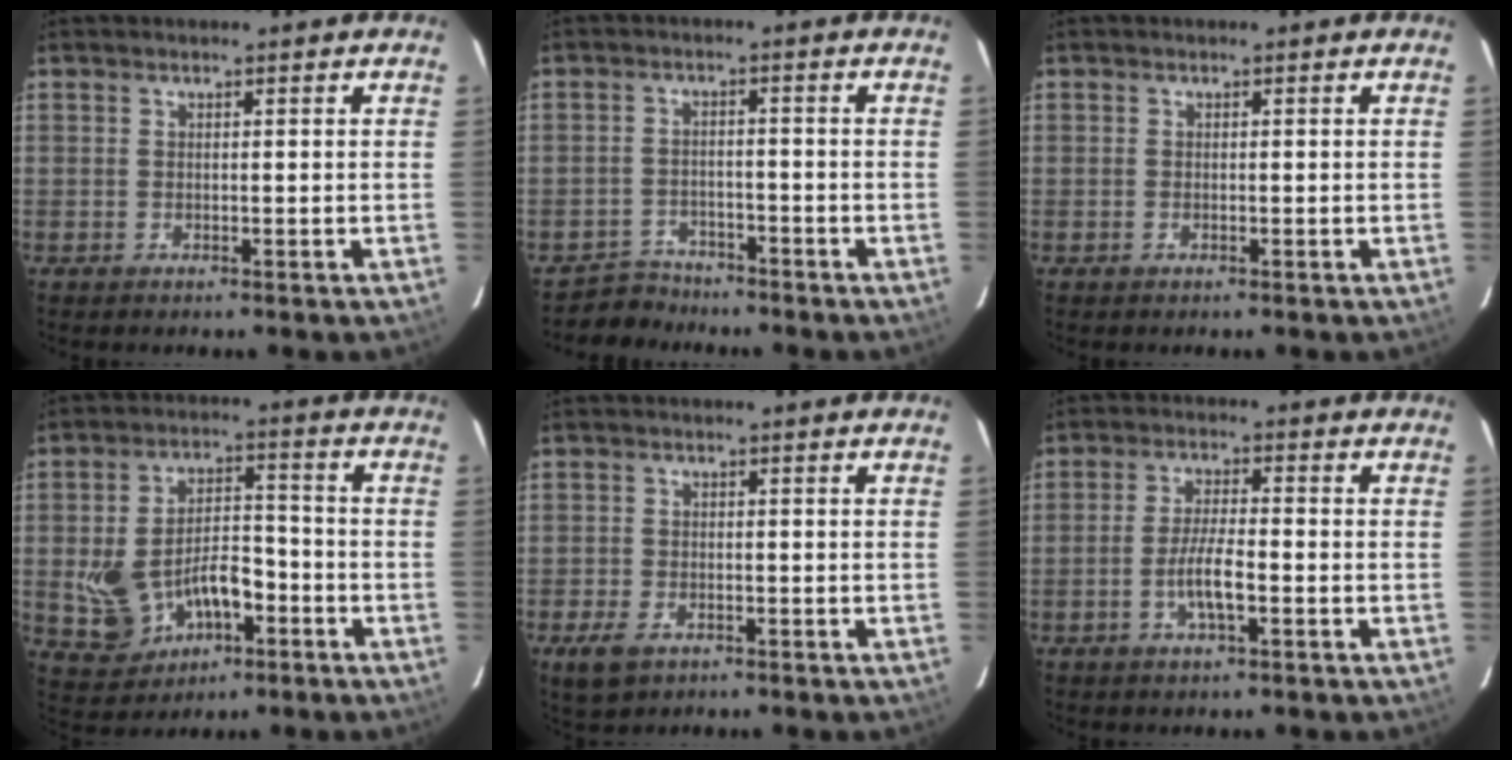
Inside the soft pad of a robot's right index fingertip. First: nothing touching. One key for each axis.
{"total": 4.3, "fx": -3.8, "fy": 2.1, "fz": -0.6, "tx": -0.002, "ty": 0.013, "tz": -0.067}
{"total": 0.0}
{"total": 13.0, "fx": -4.5, "fy": 8.1, "fz": 9.2, "tx": -0.198, "ty": 0.003, "tz": -0.055}
{"total": 5.1, "fx": -2.9, "fy": 3.1, "fz": 2.8, "tx": -0.073, "ty": -0.010, "tz": -0.052}
{"total": 5.5, "fx": -2.2, "fy": 1.0, "fz": 4.9, "tx": -0.098, "ty": -0.001, "tz": -0.041}